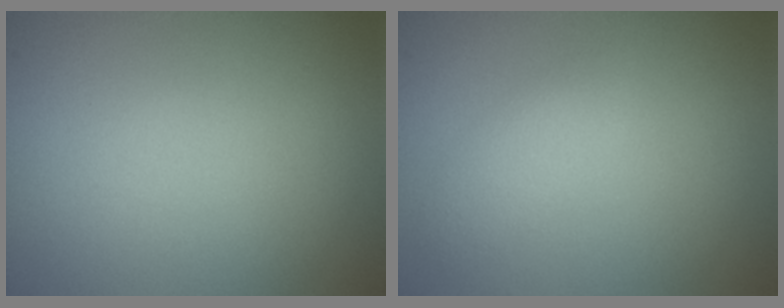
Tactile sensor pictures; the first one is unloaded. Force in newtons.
{"total": 1.8, "press": 1.8, "slide": 0.1}